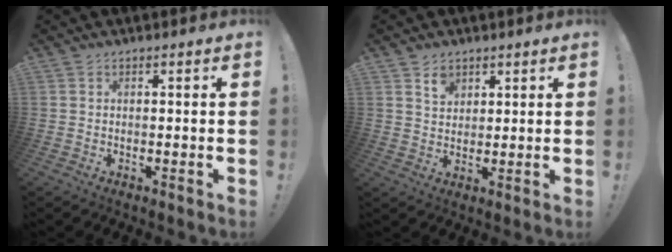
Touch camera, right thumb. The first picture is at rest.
{"total": 4.5, "force": [3.0, 3.0, 1.5], "torque": [-0.015, -0.014, 0.053]}